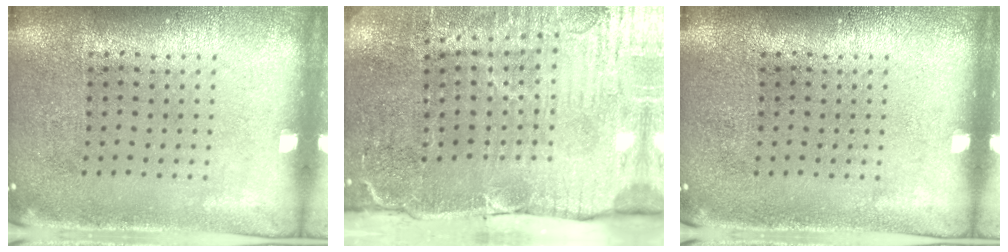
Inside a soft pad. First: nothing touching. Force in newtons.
{"total": 5.2, "press": 4.4, "slide": 2.7}
{"total": 0.0}